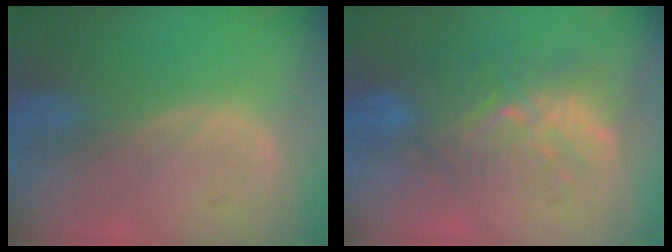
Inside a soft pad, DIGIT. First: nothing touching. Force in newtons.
{"total": 9.4, "press": 8.7, "slide": 3.5}